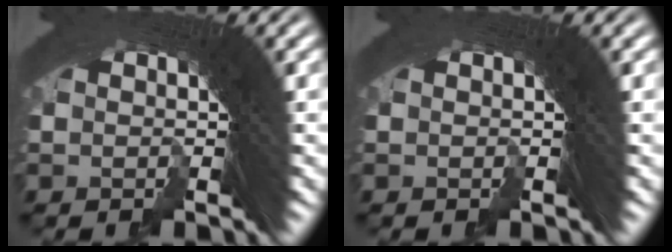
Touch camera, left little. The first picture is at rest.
{"total": 0.0}